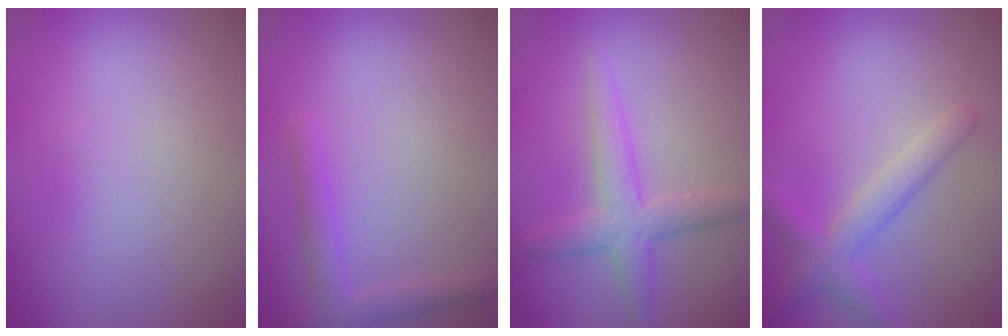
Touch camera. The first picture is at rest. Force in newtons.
{"total": 1.9, "press": 1.9, "slide": 0.1}
{"total": 3.3, "press": 3.3, "slide": 0.1}
{"total": 1.9, "press": 1.9, "slide": 0.2}